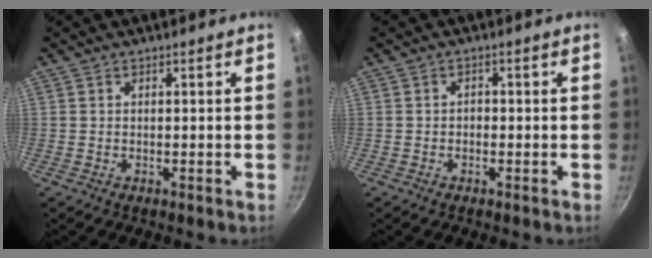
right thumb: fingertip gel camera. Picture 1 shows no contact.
{"total": 1.2, "force": [-0.4, 0.9, 0.7], "torque": [-0.009, 0.005, -0.010]}